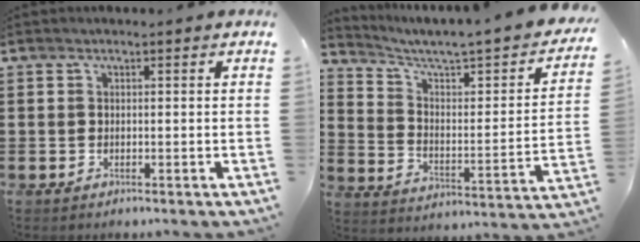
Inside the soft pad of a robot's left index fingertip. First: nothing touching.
{"total": 3.5, "force": [2.3, 0.6, 2.5], "torque": [-0.067, -0.028, 0.025]}